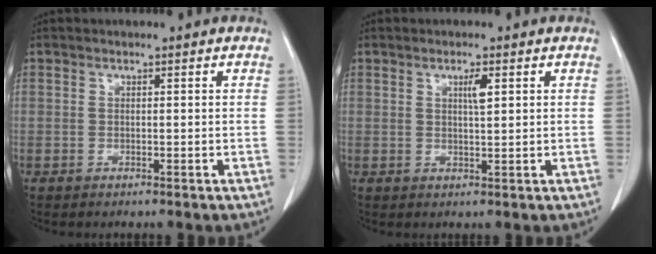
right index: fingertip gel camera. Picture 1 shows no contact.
{"total": 2.2, "force": [0.9, 0.2, 2.0], "torque": [-0.036, -0.002, 0.015]}